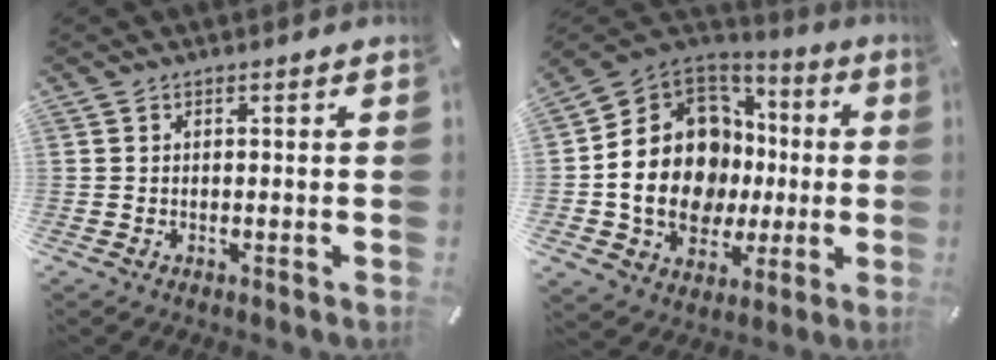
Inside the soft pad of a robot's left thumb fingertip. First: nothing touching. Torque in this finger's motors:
{"motor_torque": [0.33, 2.41, 1.88, -0.87, 0.74]}